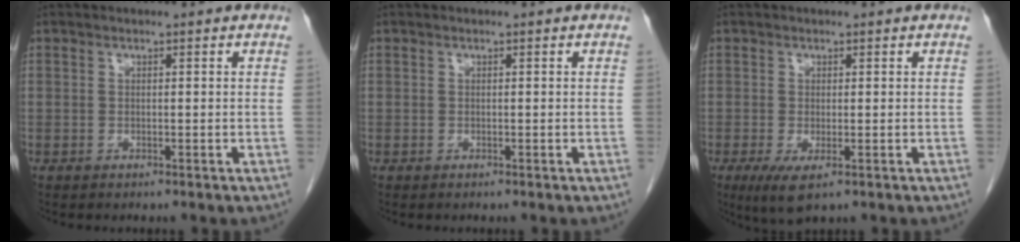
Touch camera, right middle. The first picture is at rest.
{"total": 0.0}
{"total": 4.2, "force": [-1.9, 1.2, 3.5], "torque": [-0.066, -0.013, -0.025]}